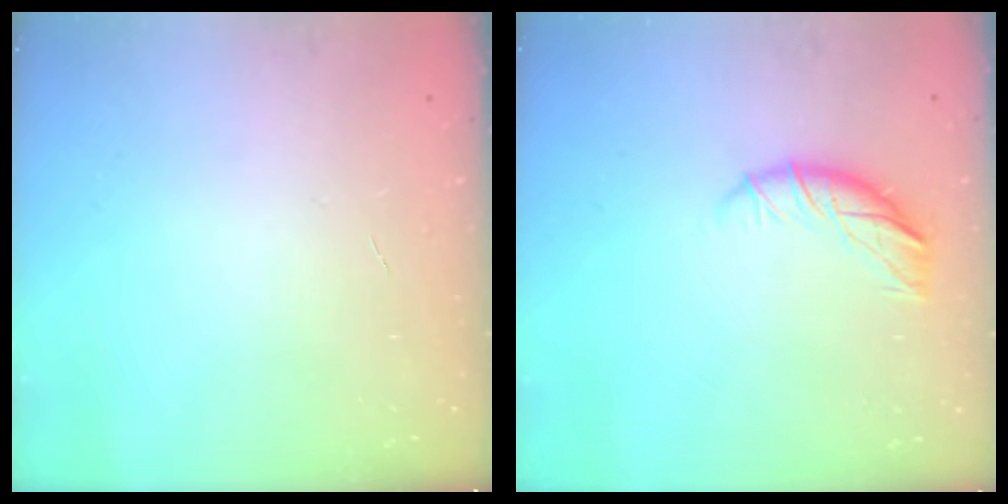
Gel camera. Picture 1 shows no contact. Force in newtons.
{"total": 10.3, "press": 10.1, "slide": 2.0}